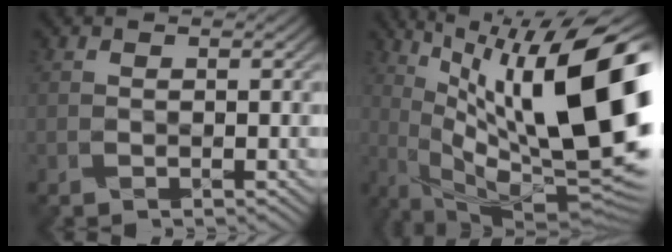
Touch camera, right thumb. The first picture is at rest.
{"total": 19.8, "force": [4.7, 6.6, 18.0], "torque": [-0.273, 0.021, 0.090]}